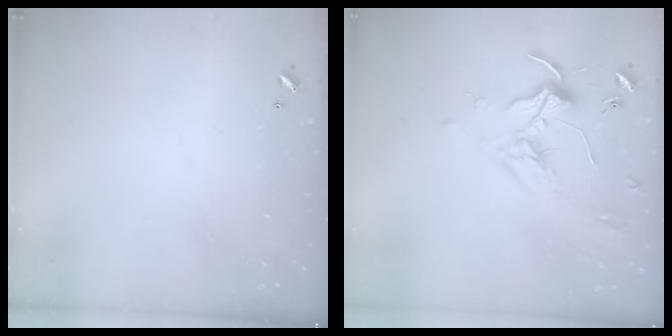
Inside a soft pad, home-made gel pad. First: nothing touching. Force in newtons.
{"total": 1.7, "press": 1.5, "slide": 0.7}